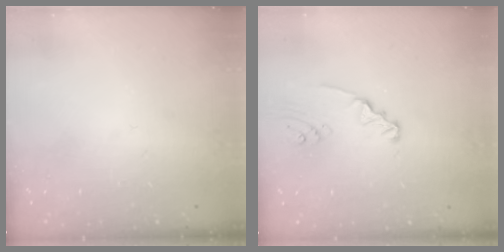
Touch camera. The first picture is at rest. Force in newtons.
{"total": 2.5, "press": 2.5, "slide": 0.3}